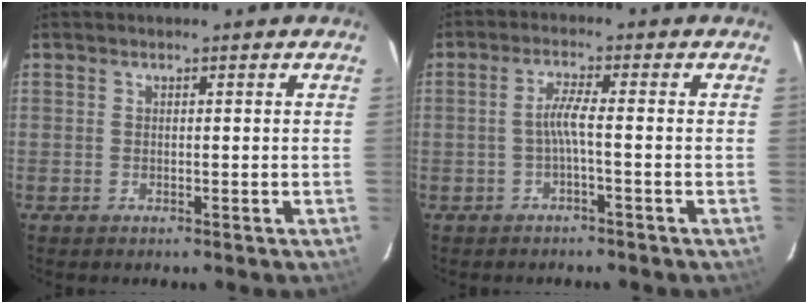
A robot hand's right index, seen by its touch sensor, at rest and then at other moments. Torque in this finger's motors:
{"motor_torque": [0.64, -0.14, 0.26, 0.08]}